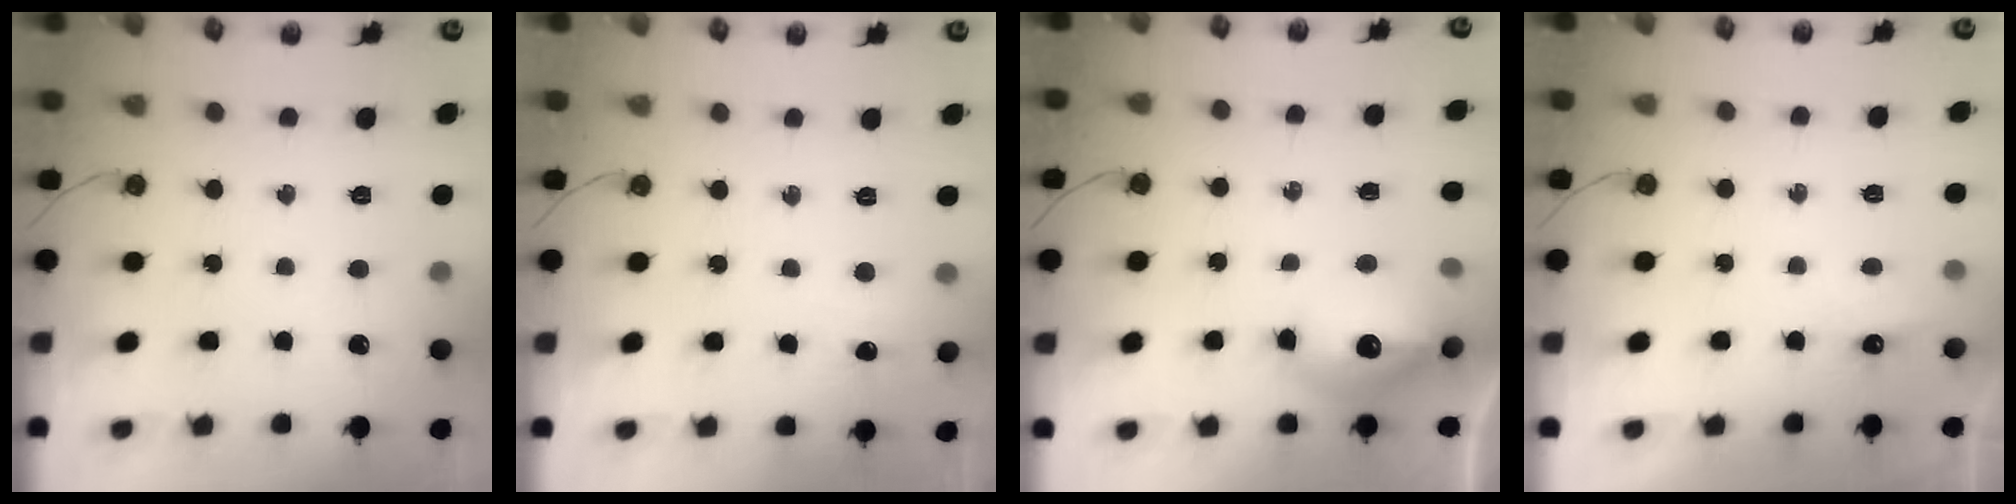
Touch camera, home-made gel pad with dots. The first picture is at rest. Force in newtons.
{"total": 3.8, "press": 3.8, "slide": 0.7}
{"total": 14.4, "press": 14.3, "slide": 1.5}
{"total": 3.7, "press": 3.7, "slide": 0.6}